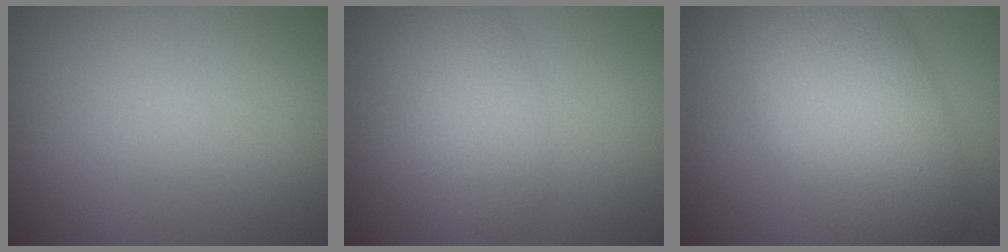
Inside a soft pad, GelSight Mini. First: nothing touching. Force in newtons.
{"total": 3.8, "press": 3.8, "slide": 0.2}
{"total": 9.6, "press": 9.6, "slide": 0.7}